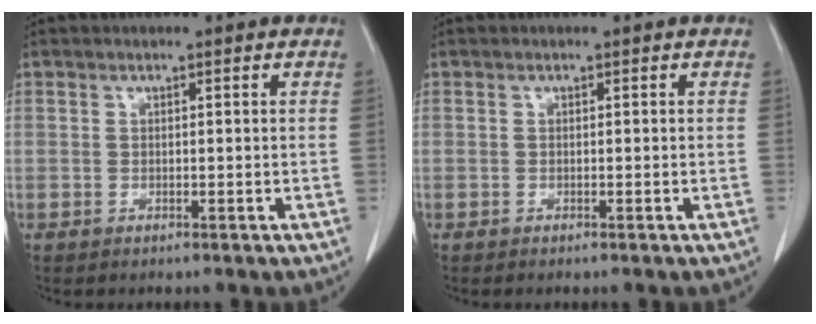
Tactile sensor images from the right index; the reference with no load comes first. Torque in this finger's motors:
{"motor_torque": [-0.02, -0.10, 0.03, 0.01]}